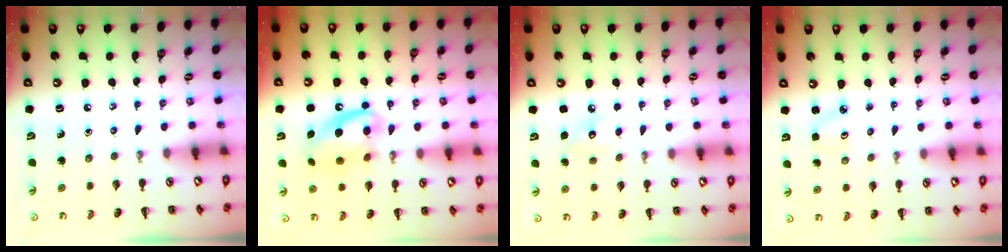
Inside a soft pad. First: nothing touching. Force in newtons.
{"total": 14.6, "press": 14.5, "slide": 2.0}
{"total": 7.5, "press": 7.2, "slide": 1.8}
{"total": 2.5, "press": 2.4, "slide": 0.7}